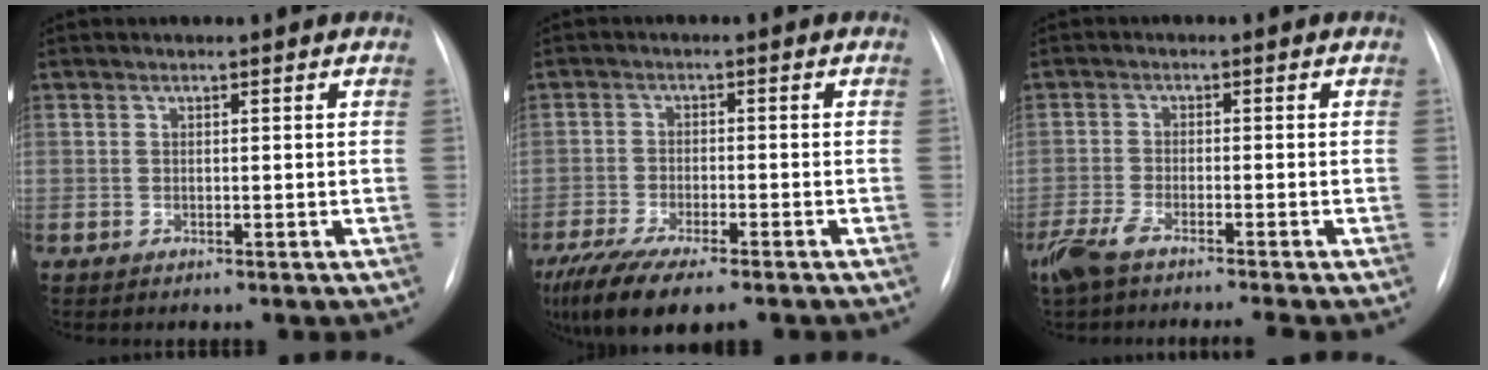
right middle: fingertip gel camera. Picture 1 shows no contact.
{"total": 13.8, "force": [-10.3, 3.3, 8.6], "torque": [-0.175, -0.025, -0.167]}
{"total": 7.3, "force": [-6.0, 0.3, 4.2], "torque": [-0.074, -0.017, -0.106]}